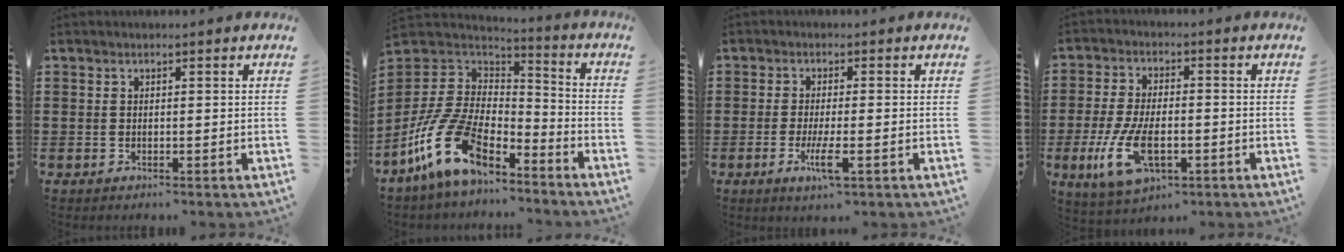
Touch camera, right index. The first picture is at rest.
{"total": 15.2, "force": [-9.5, 6.9, 9.6], "torque": [-0.225, 0.019, -0.182]}
{"total": 4.8, "force": [-1.9, 0.8, 4.4], "torque": [-0.091, -0.014, -0.037]}
{"total": 9.3, "force": [-2.9, 4.5, 7.6], "torque": [-0.178, -0.012, -0.056]}